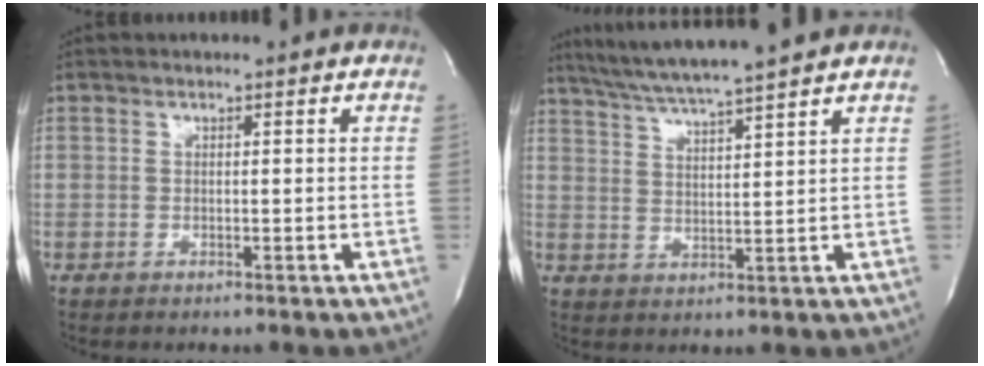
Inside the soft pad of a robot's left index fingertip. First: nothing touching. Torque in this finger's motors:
{"motor_torque": [0.70, -0.55, 0.12, 0.09]}